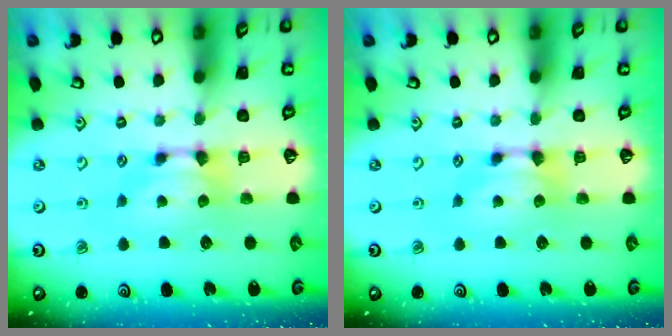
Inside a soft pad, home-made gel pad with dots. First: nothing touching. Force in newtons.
{"total": 0.0}